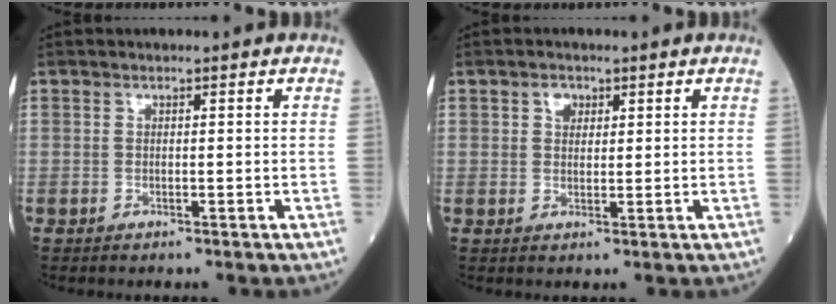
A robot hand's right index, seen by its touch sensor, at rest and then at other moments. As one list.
[{"total": 2.0, "force": [1.0, 1.5, 1.0], "torque": [-0.016, 0.002, 0.015]}]